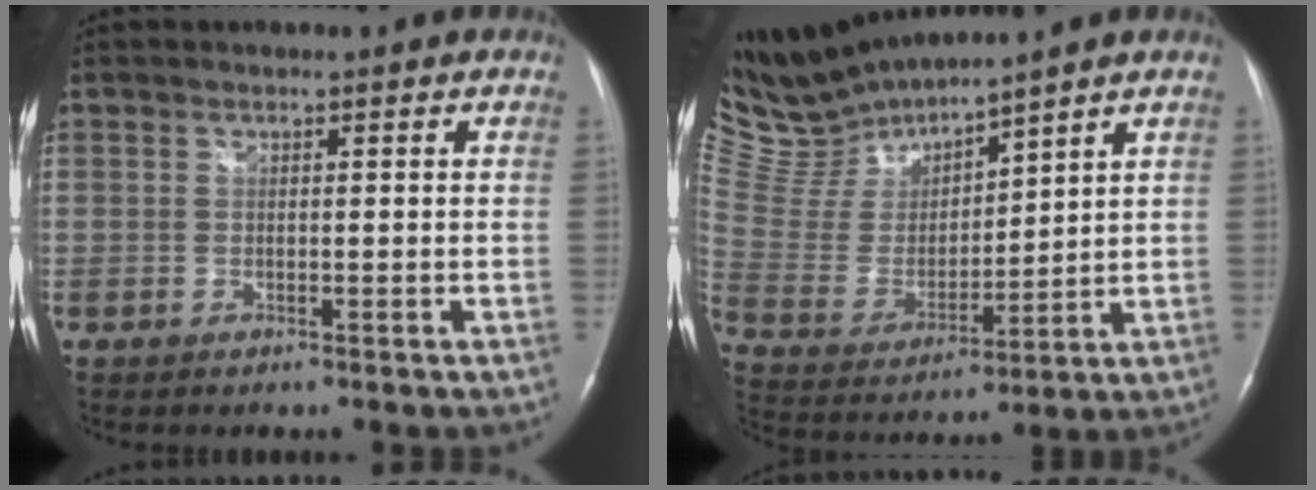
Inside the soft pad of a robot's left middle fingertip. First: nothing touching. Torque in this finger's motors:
{"motor_torque": [-0.17, -0.85, -0.22, -0.07]}